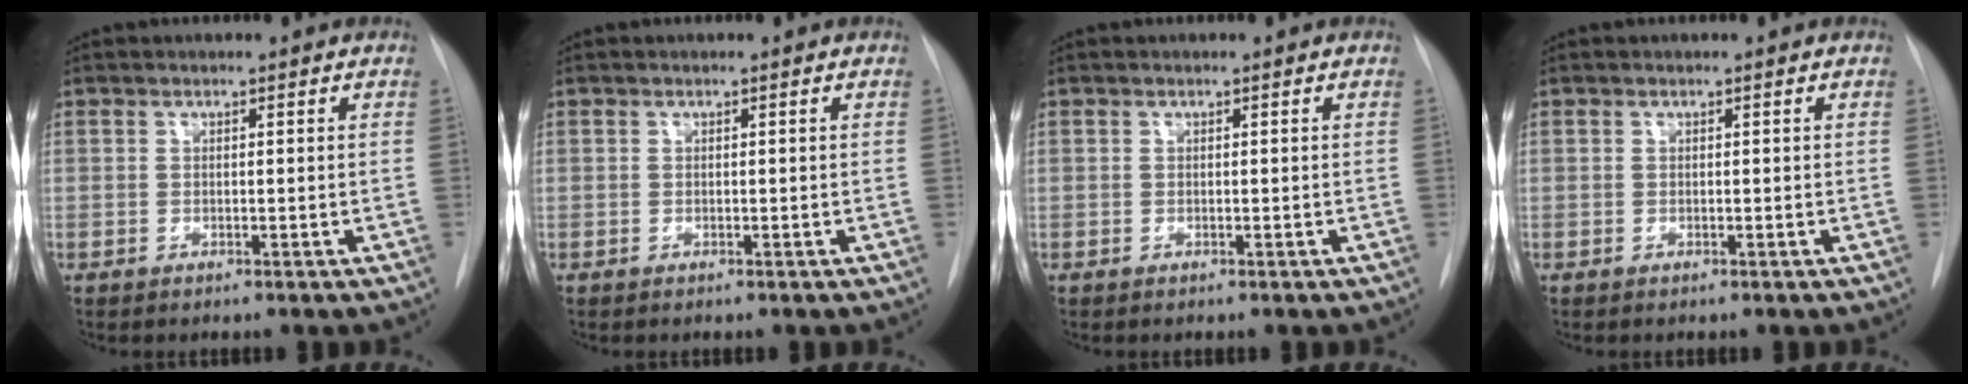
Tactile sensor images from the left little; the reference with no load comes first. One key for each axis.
{"total": 0.0}
{"total": 0.0}
{"total": 0.0}